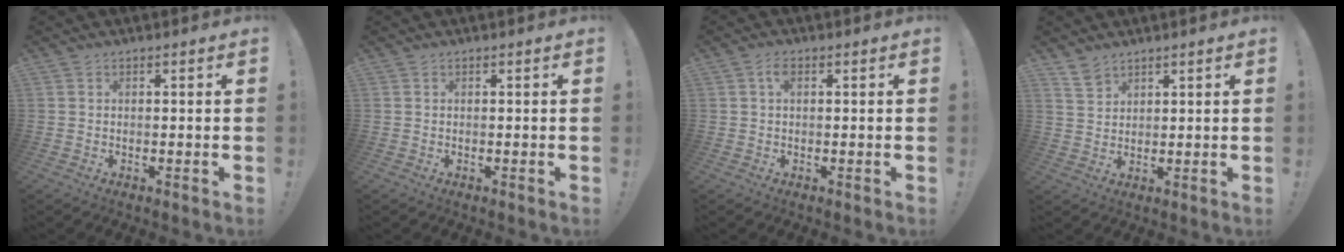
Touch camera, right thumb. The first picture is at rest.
{"total": 0.0}
{"total": 2.4, "force": [0.8, 1.2, 2.0], "torque": [-0.034, 0.002, 0.011]}
{"total": 4.8, "force": [3.8, 2.4, 1.4], "torque": [-0.019, -0.024, 0.074]}